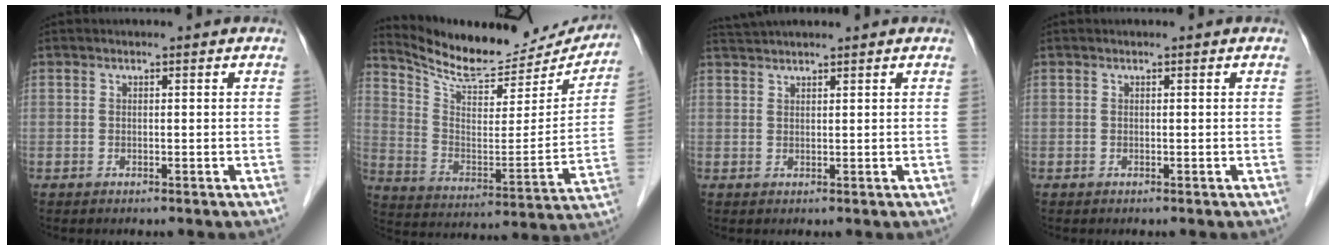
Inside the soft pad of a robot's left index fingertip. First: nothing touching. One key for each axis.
{"total": 20.1, "fx": 18.9, "fy": 5.1, "fz": 4.6, "tx": -0.078, "ty": -0.041, "tz": 0.278}
{"total": 4.3, "fx": 4.0, "fy": 0.0, "fz": 1.7, "tx": -0.030, "ty": 0.037, "tz": 0.075}
{"total": 0.0}